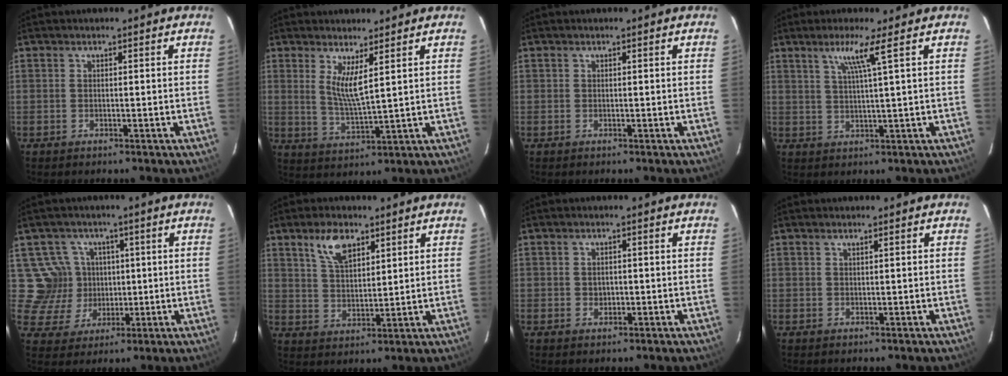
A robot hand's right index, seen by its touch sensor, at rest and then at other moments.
{"total": 5.4, "force": [2.6, 0.4, 4.8], "torque": [-0.092, -0.019, 0.048]}
{"total": 0.0}
{"total": 4.9, "force": [2.5, -1.2, 4.0], "torque": [-0.070, -0.001, 0.047]}
{"total": 8.2, "force": [1.4, 8.0, 0.8], "torque": [-0.034, 0.020, 0.034]}
{"total": 7.5, "force": [4.5, 3.5, 4.8], "torque": [-0.087, 0.011, 0.088]}
{"total": 1.6, "force": [-0.2, 1.5, 0.6], "torque": [-0.008, 0.003, -0.002]}
{"total": 0.6, "force": [0.5, -0.1, 0.4], "torque": [-0.006, 0.002, 0.008]}